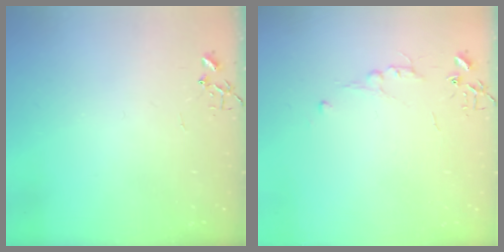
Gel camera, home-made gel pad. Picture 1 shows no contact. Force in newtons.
{"total": 4.8, "press": 4.8, "slide": 0.7}